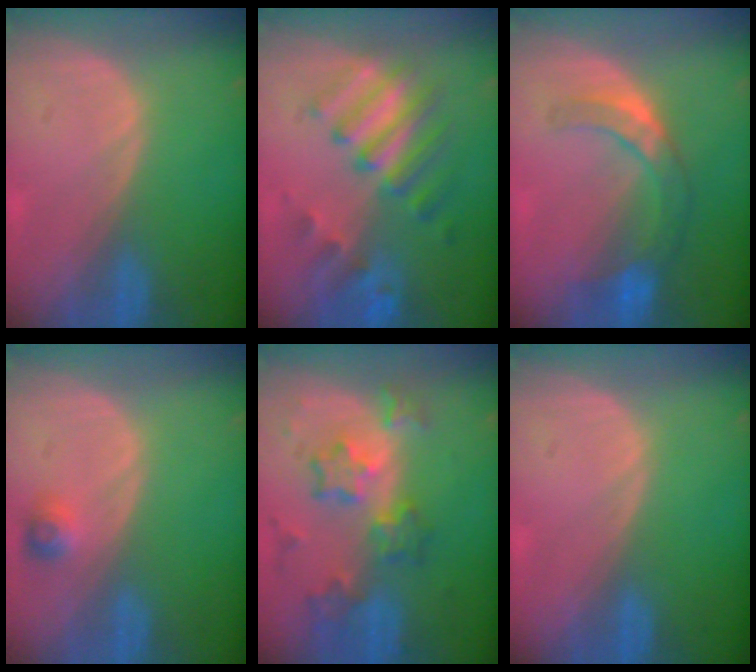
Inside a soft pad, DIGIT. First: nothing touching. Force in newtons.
{"total": 9.0, "press": 8.3, "slide": 3.7}
{"total": 7.5, "press": 6.7, "slide": 3.5}
{"total": 2.5, "press": 2.3, "slide": 1.0}
{"total": 8.5, "press": 7.4, "slide": 4.1}
{"total": 0.0}